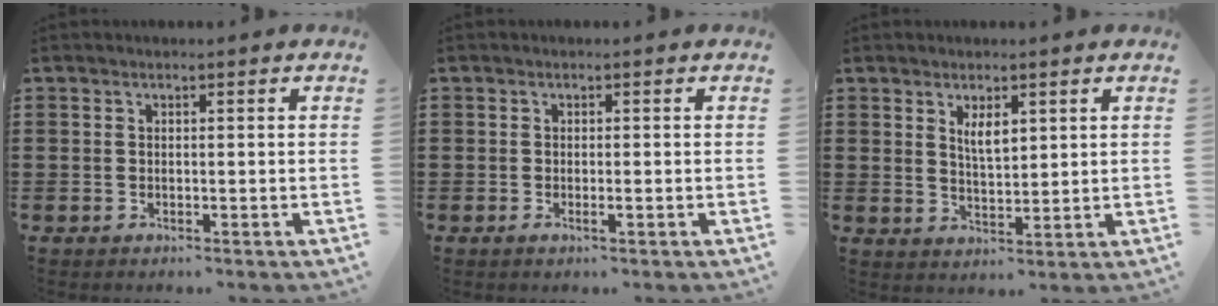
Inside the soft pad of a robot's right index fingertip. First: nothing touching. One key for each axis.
{"total": 1.0, "fx": -0.3, "fy": 0.2, "fz": 0.9, "tx": -0.016, "ty": -0.003, "tz": -0.005}
{"total": 3.4, "fx": 1.7, "fy": 1.3, "fz": 2.6, "tx": -0.047, "ty": 0.000, "tz": 0.028}